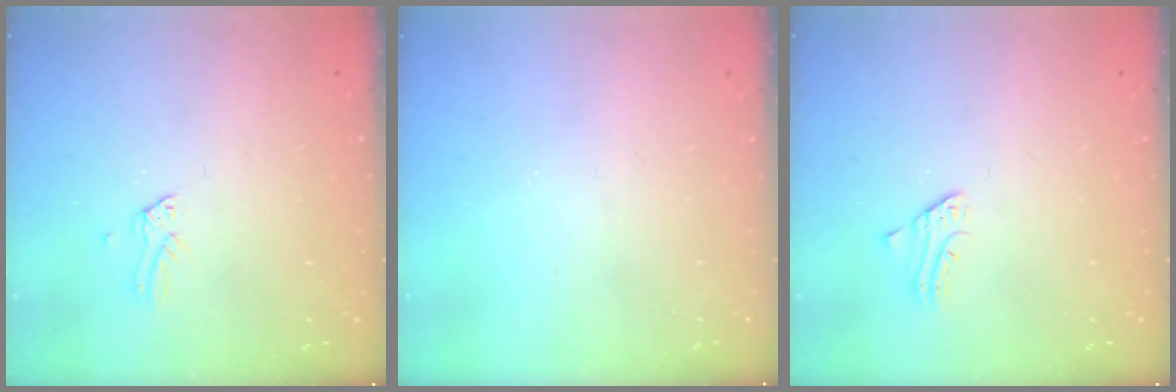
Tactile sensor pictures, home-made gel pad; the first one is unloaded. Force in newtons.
{"total": 0.0}
{"total": 1.9, "press": 1.9, "slide": 0.2}